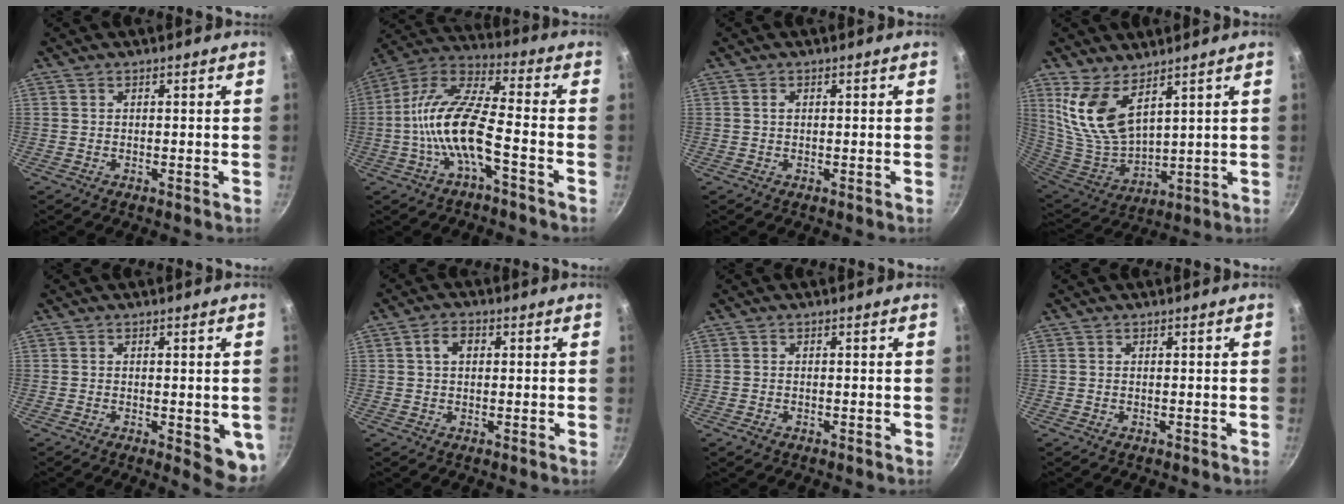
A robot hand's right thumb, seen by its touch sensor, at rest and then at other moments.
{"total": 14.3, "force": [-4.3, 4.6, 12.8], "torque": [-0.252, 0.046, -0.096]}
{"total": 0.7, "force": [0.1, 0.5, 0.5], "torque": [-0.008, 0.003, 0.003]}
{"total": 12.2, "force": [7.0, 5.8, 8.2], "torque": [-0.150, -0.065, 0.156]}
{"total": 6.5, "force": [-1.2, 2.4, 5.9], "torque": [-0.058, -0.007, -0.011]}
{"total": 3.4, "force": [0.7, 2.3, 2.4], "torque": [-0.031, 0.008, 0.008]}
{"total": 1.1, "force": [-0.7, 0.7, 0.6], "torque": [-0.013, 0.001, -0.010]}
{"total": 0.0}